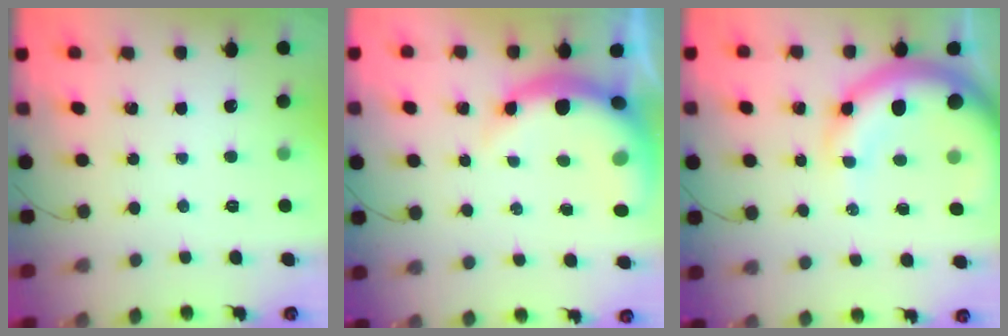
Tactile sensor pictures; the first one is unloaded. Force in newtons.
{"total": 10.3, "press": 9.9, "slide": 2.7}
{"total": 11.5, "press": 11.1, "slide": 2.8}